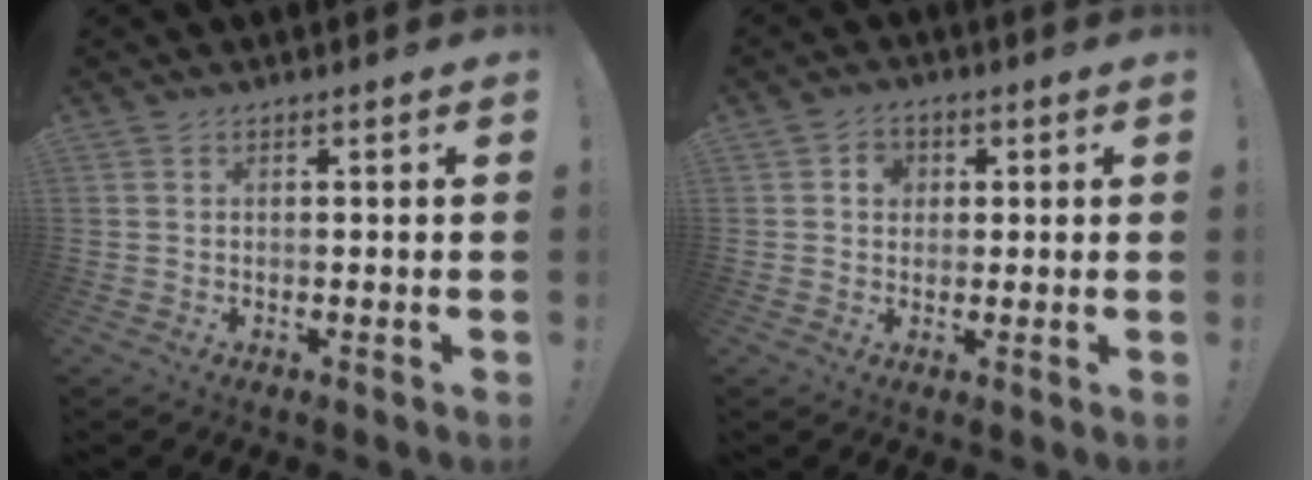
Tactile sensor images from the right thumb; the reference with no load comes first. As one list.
[{"total": 4.2, "force": [0.8, 3.7, 1.8], "torque": [-0.020, 0.001, 0.011]}]